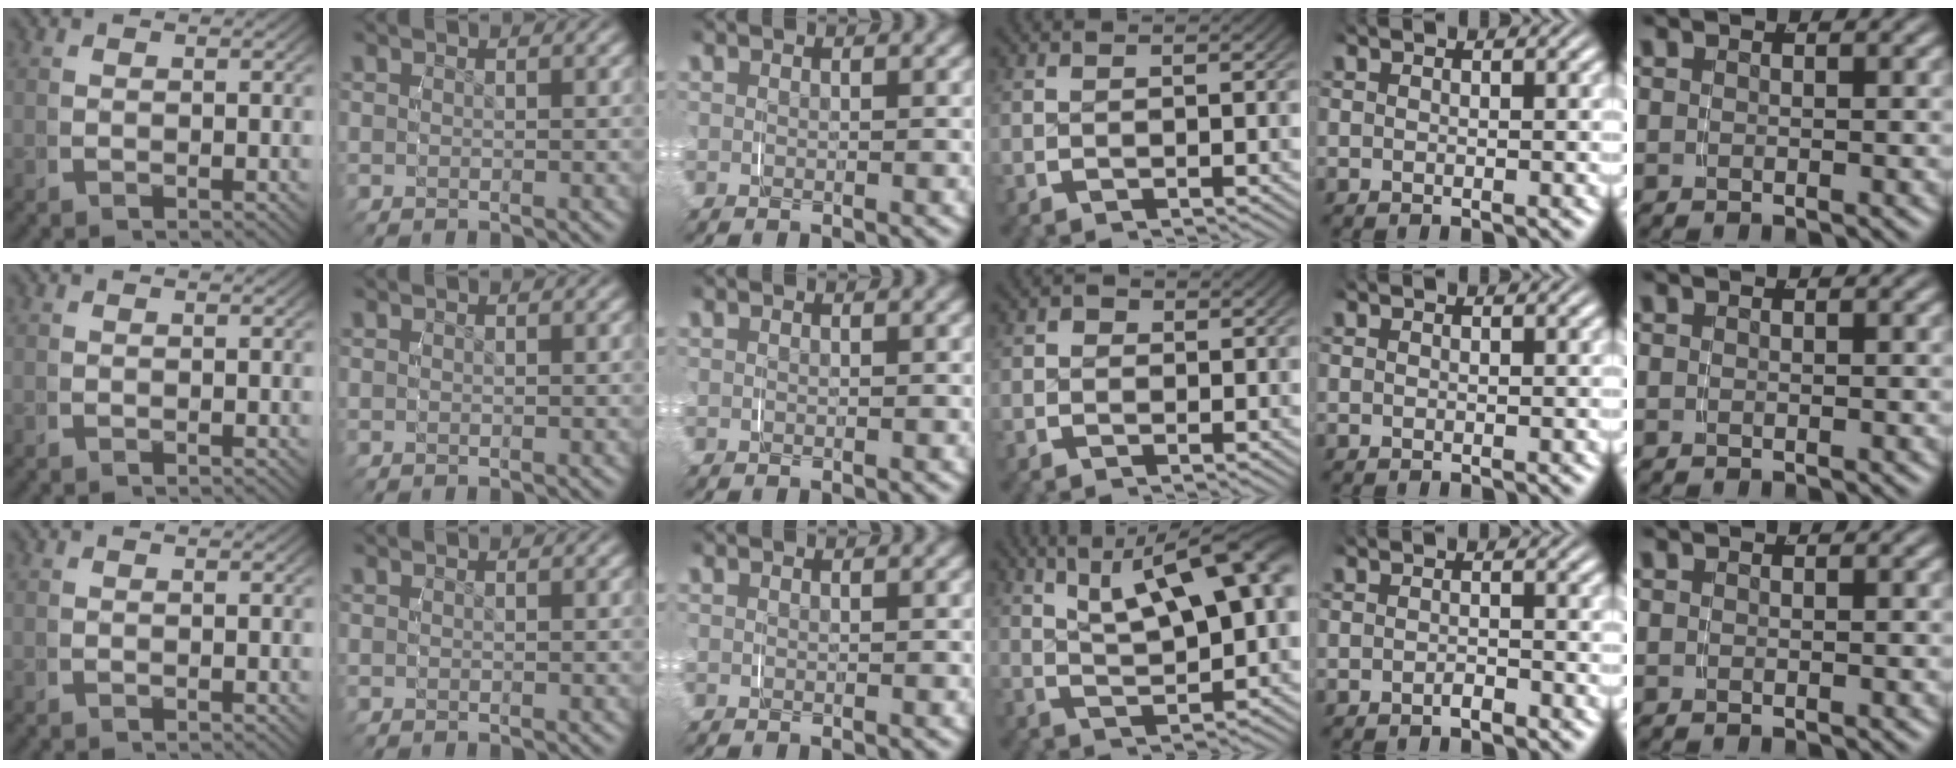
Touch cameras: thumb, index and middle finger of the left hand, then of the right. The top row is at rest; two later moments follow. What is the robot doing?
{"motion": "grasp_and_lifting", "object": "map"}